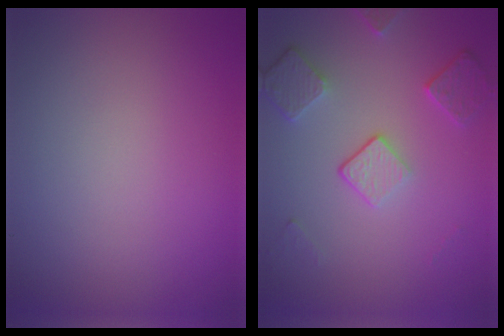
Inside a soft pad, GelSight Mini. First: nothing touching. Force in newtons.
{"total": 4.1, "press": 3.2, "slide": 2.6}